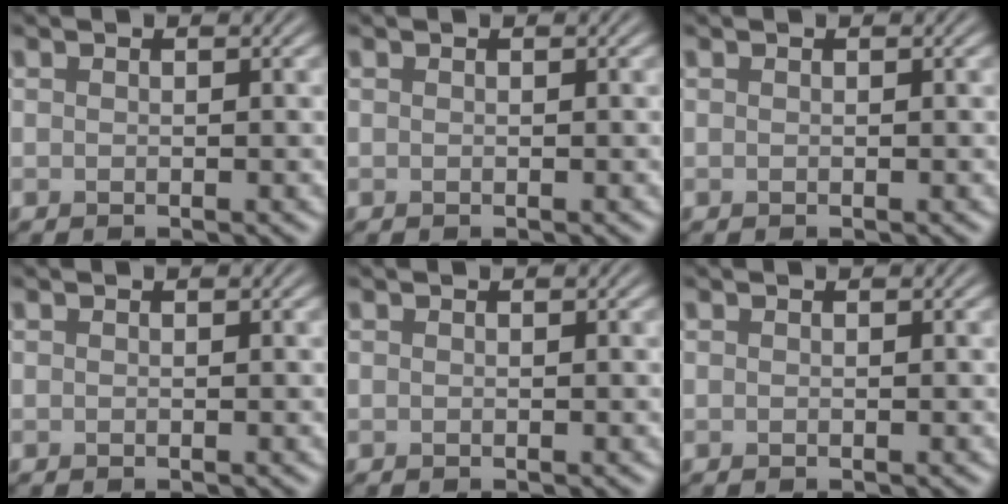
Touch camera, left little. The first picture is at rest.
{"total": 0.0}
{"total": 0.0}
{"total": 0.0}
{"total": 0.0}
{"total": 0.0}